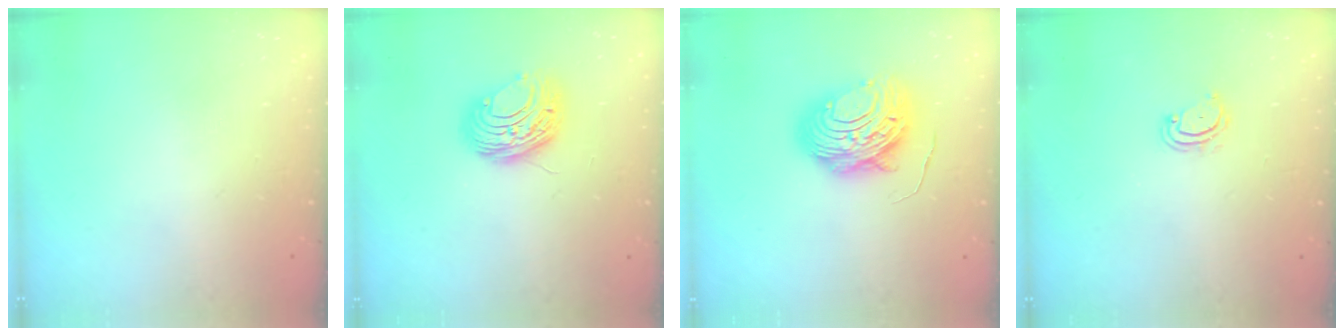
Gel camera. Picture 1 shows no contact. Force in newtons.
{"total": 9.0, "press": 9.0, "slide": 0.5}
{"total": 12.8, "press": 12.7, "slide": 1.1}
{"total": 4.0, "press": 4.0, "slide": 0.3}